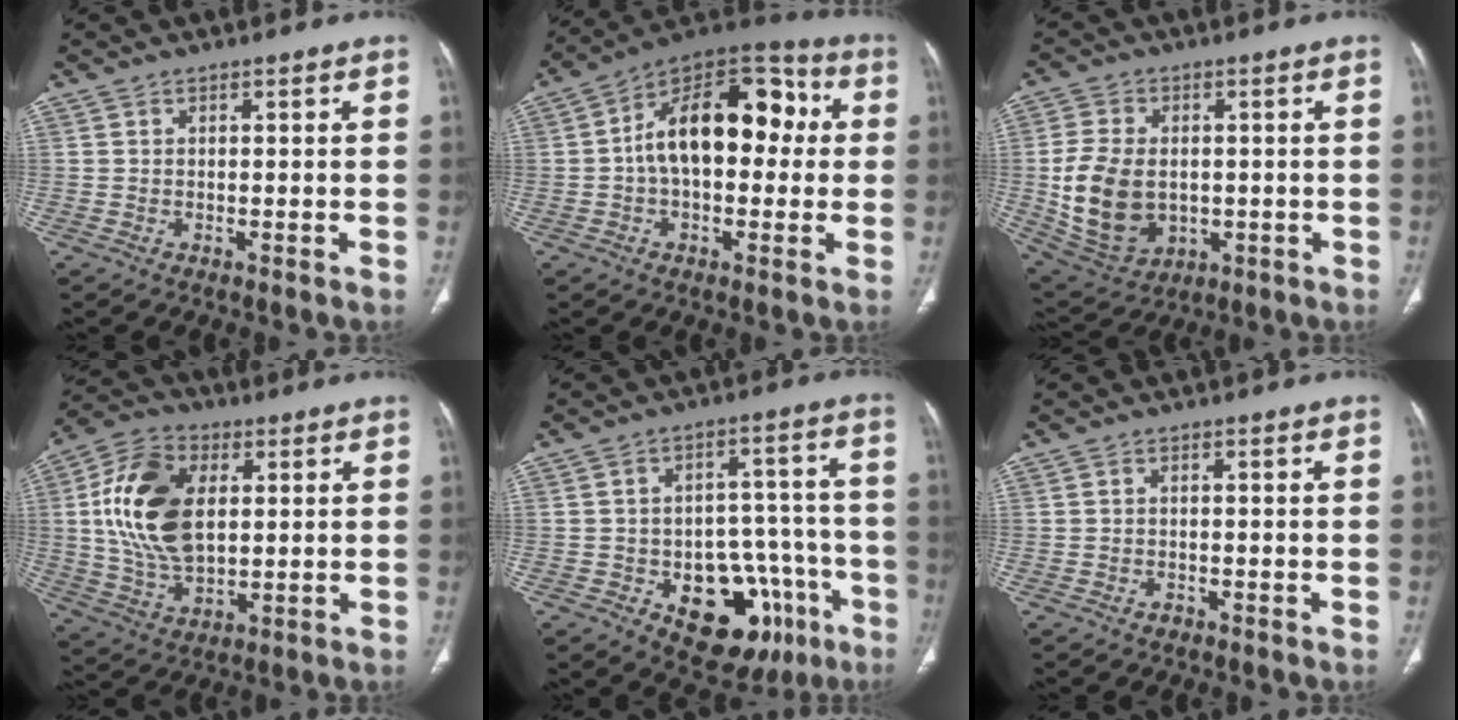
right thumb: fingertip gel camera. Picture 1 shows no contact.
{"total": 19.0, "force": [1.5, 11.2, 15.3], "torque": [-0.209, 0.052, 0.014]}
{"total": 14.7, "force": [-0.8, 10.4, 10.4], "torque": [-0.188, -0.004, 0.008]}
{"total": 17.4, "force": [3.0, 10.5, 13.5], "torque": [-0.247, 0.000, 0.058]}
{"total": 18.7, "force": [-8.1, 11.2, 12.6], "torque": [-0.126, 0.055, -0.097]}
{"total": 1.0, "force": [-0.6, 0.7, 0.4], "torque": [-0.006, 0.004, -0.011]}